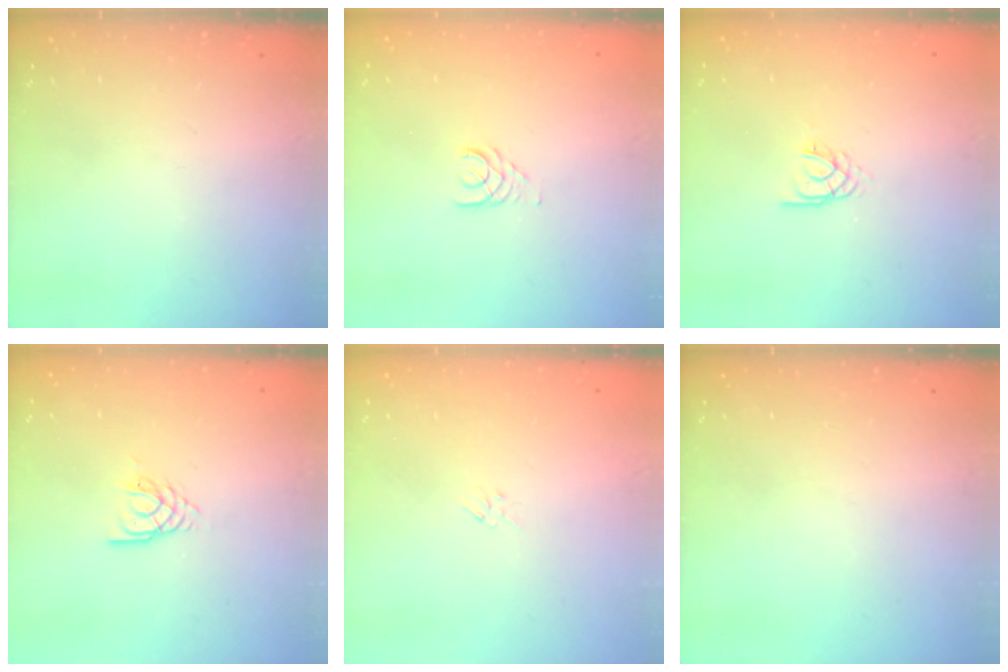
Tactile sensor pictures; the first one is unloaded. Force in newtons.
{"total": 2.5, "press": 2.5, "slide": 0.3}
{"total": 2.2, "press": 2.2, "slide": 0.4}
{"total": 2.9, "press": 2.8, "slide": 0.4}
{"total": 2.3, "press": 2.2, "slide": 0.6}
{"total": 0.0}